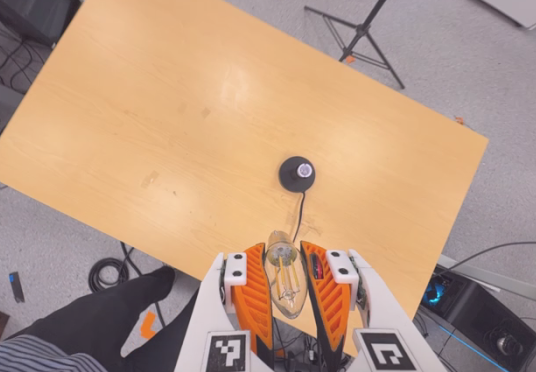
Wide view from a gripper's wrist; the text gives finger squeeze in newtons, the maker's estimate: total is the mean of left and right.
{"total": 22.9, "left": 24.3, "right": 21.6}